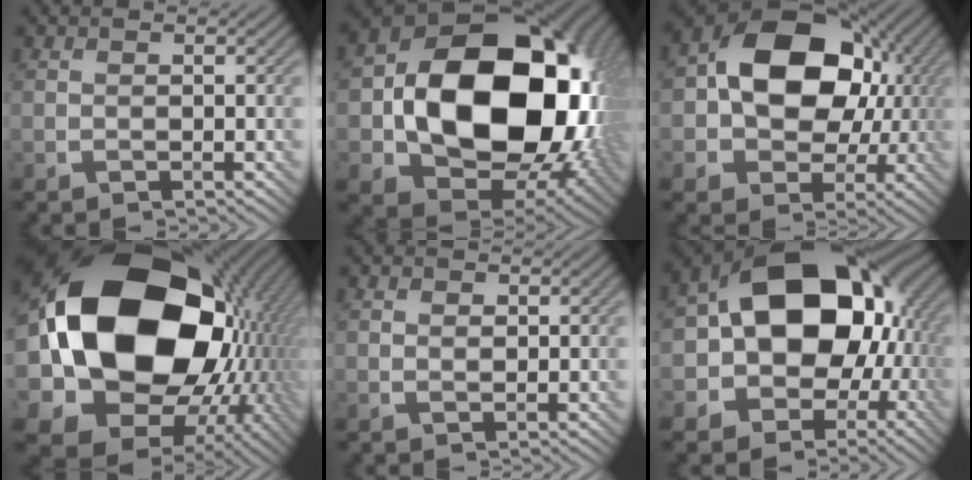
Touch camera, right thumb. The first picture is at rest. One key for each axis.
{"total": 20.2, "fx": 0.6, "fy": 14.8, "fz": 13.8, "tx": -0.265, "ty": -0.042, "tz": 0.043}
{"total": 15.5, "fx": 1.8, "fy": 11.4, "fz": 10.3, "tx": -0.161, "ty": 0.012, "tz": 0.024}
{"total": 23.8, "fx": 2.5, "fy": 17.8, "fz": 15.6, "tx": -0.328, "ty": -0.060, "tz": 0.077}
{"total": 1.0, "fx": 0.5, "fy": 0.6, "fz": 0.6, "tx": -0.009, "ty": -0.003, "tz": 0.010}
{"total": 17.3, "fx": -0.4, "fy": 12.9, "fz": 11.5, "tx": -0.177, "ty": -0.003, "tz": -0.016}